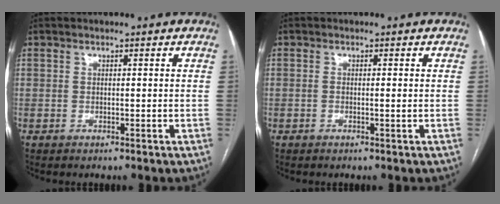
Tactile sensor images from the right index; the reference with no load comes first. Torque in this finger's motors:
{"motor_torque": [0.09, 0.13, 0.11, 0.00]}